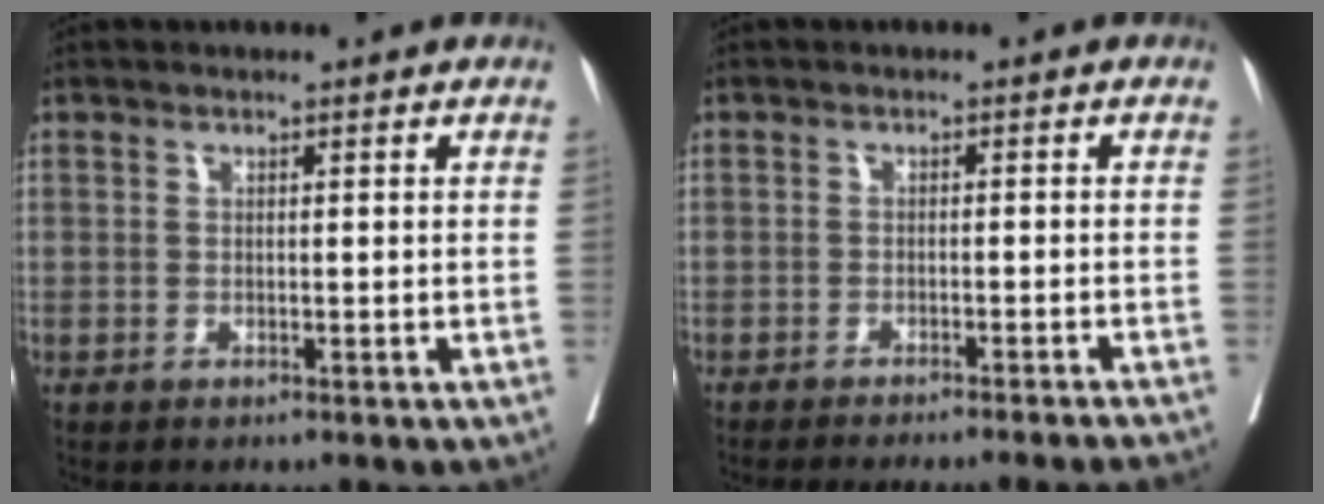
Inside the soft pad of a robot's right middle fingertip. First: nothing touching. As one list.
[{"total": 12.8, "force": [-11.8, -0.8, 4.7], "torque": [-0.046, -0.027, -0.146]}]